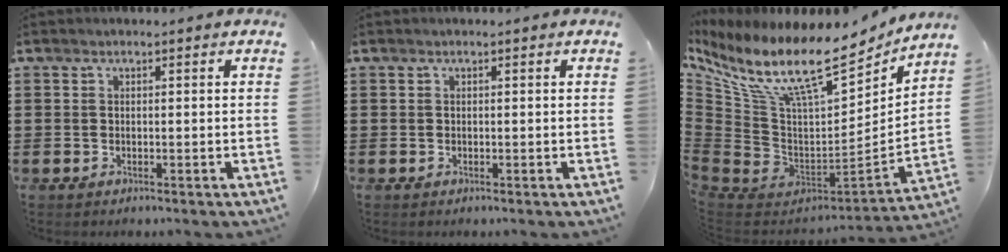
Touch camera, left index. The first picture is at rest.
{"total": 0.0}
{"total": 14.6, "force": [9.9, 4.4, 9.8], "torque": [-0.222, -0.076, 0.164]}